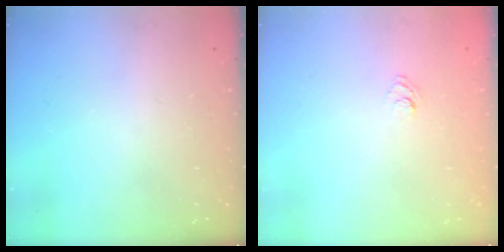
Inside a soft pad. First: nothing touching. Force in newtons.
{"total": 2.6, "press": 2.3, "slide": 1.1}